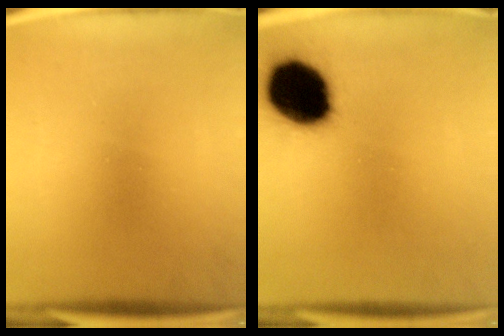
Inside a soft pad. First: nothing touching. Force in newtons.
{"total": 18.1}